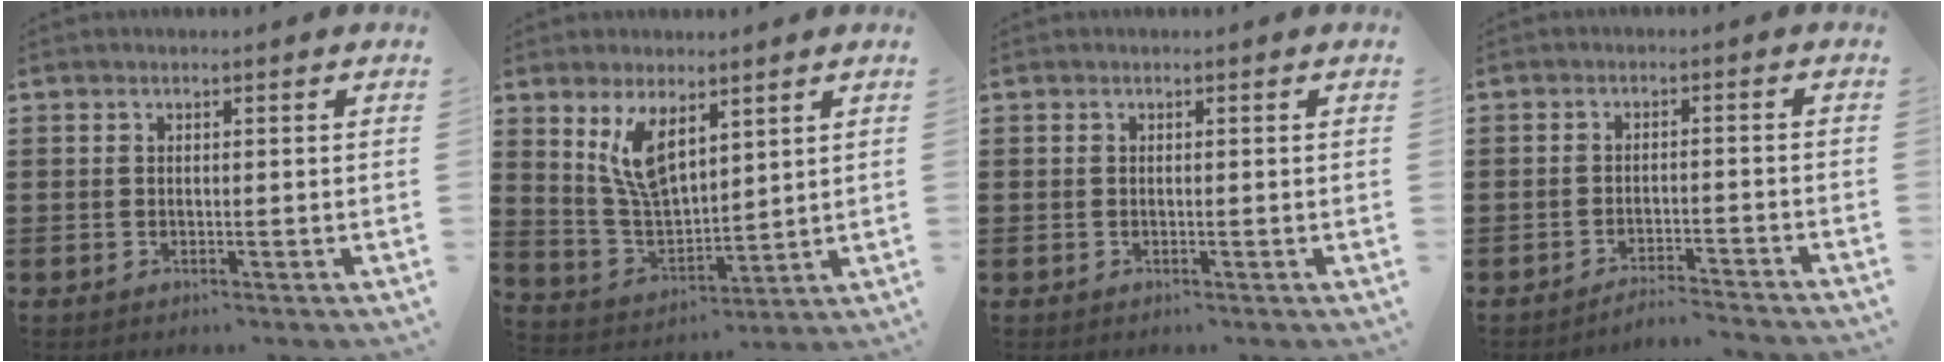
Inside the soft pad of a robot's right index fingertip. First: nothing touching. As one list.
[{"total": 7.8, "force": [4.2, 3.5, 5.6], "torque": [-0.123, -0.008, 0.078]}, {"total": 0.0}, {"total": 2.7, "force": [-2.7, -0.2, 0.4], "torque": [-0.012, -0.001, -0.056]}]